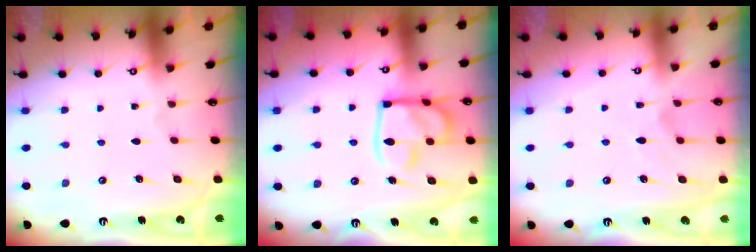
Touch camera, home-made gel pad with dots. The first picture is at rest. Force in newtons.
{"total": 15.6, "press": 15.5, "slide": 1.6}
{"total": 1.6, "press": 1.1, "slide": 1.2}